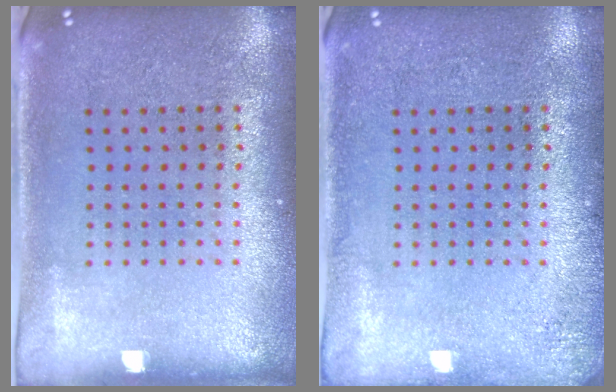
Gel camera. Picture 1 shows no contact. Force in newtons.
{"total": 1.3, "press": 1.3, "slide": 0.2}